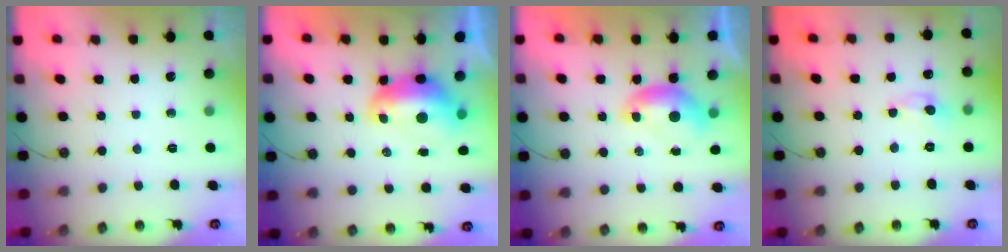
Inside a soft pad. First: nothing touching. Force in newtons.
{"total": 2.9, "press": 2.8, "slide": 0.7}
{"total": 0.0}
{"total": 0.0}